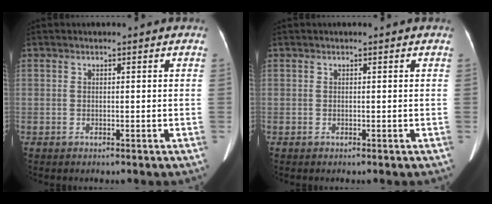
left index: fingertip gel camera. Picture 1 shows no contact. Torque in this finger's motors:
{"motor_torque": [-0.01, 0.00, 0.00, 0.00]}